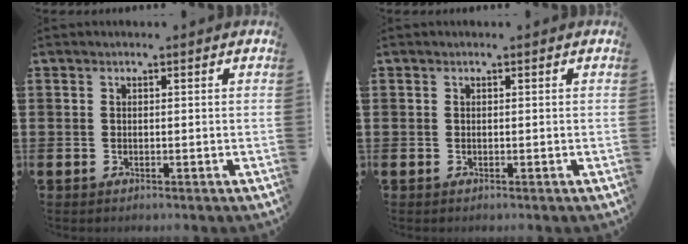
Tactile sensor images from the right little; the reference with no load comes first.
{"total": 0.0}